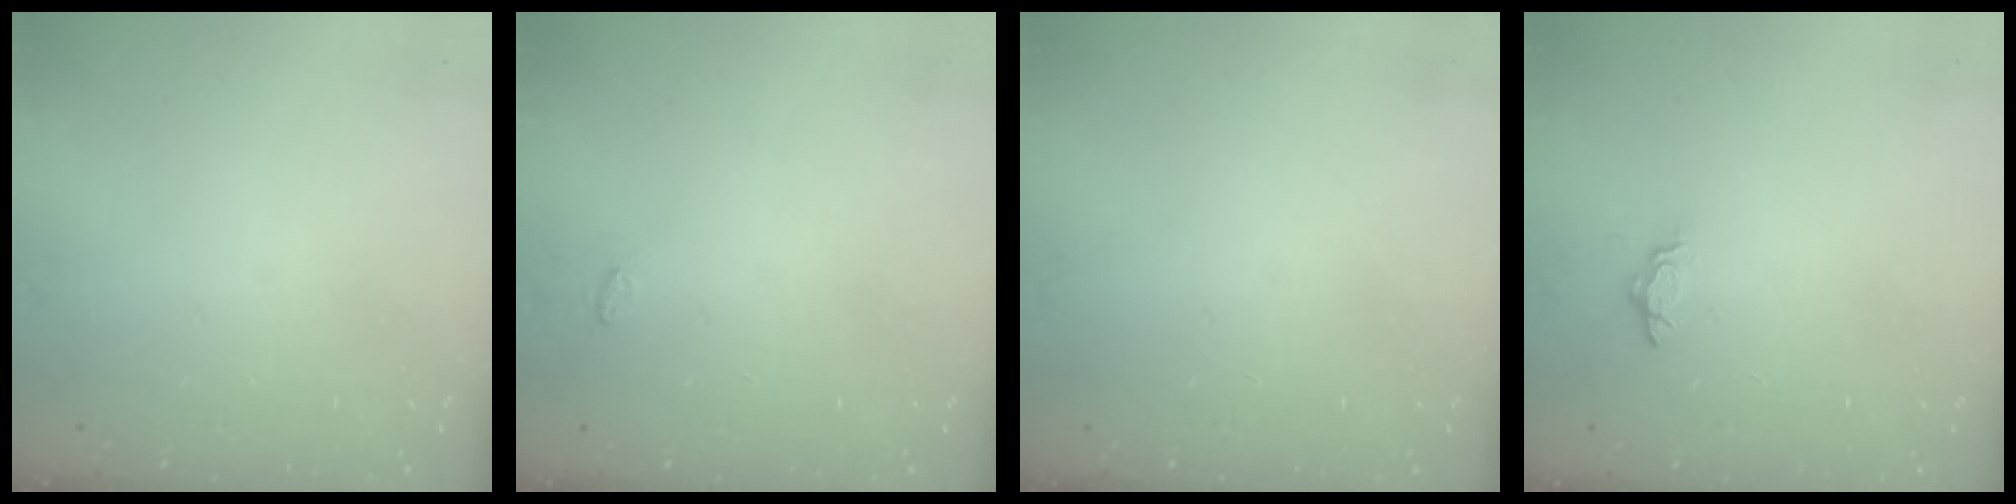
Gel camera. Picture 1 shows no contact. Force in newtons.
{"total": 2.8, "press": 2.8, "slide": 0.4}
{"total": 1.2, "press": 1.1, "slide": 0.2}
{"total": 5.2, "press": 5.2, "slide": 0.7}